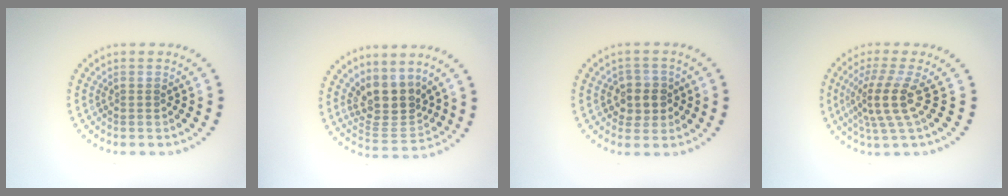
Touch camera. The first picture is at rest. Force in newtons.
{"total": 4.1, "press": 3.4, "slide": 2.3}
{"total": 2.6, "press": 2.4, "slide": 0.8}
{"total": 3.8, "press": 2.7, "slide": 2.8}